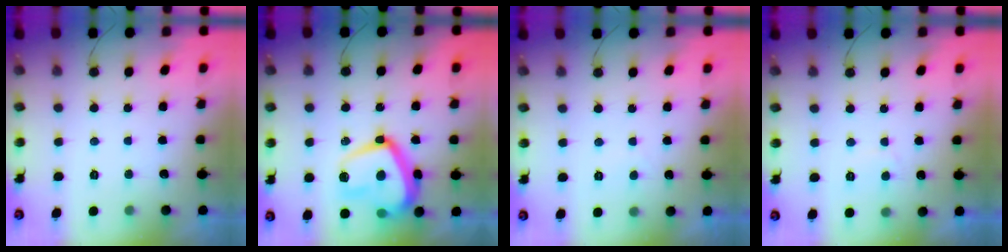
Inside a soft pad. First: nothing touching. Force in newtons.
{"total": 18.2, "press": 18.1, "slide": 1.6}
{"total": 0.6, "press": 0.5, "slide": 0.4}
{"total": 2.0, "press": 1.9, "slide": 0.6}